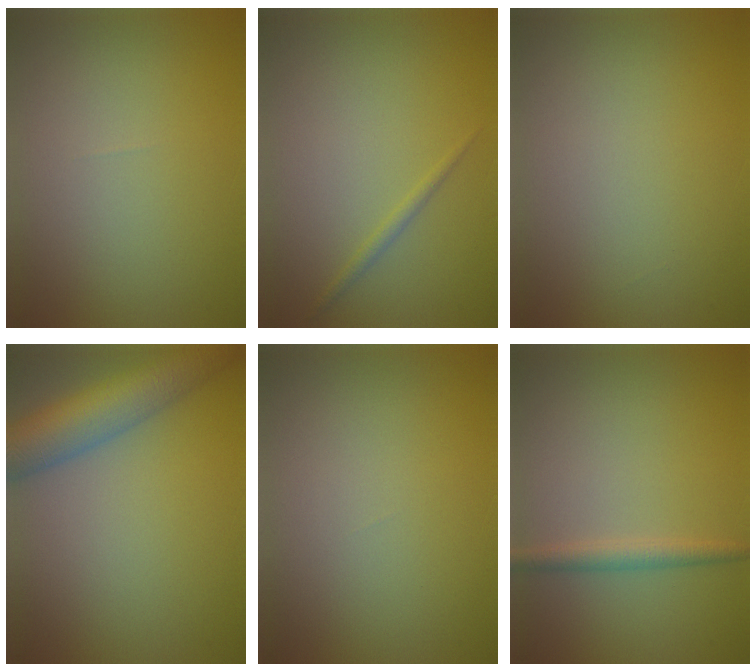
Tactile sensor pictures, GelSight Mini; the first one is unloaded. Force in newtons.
{"total": 0.8, "press": 0.8, "slide": 0.1}
{"total": 0.0}
{"total": 7.2, "press": 7.2, "slide": 0.3}
{"total": 0.0}
{"total": 1.8, "press": 1.8, "slide": 0.0}